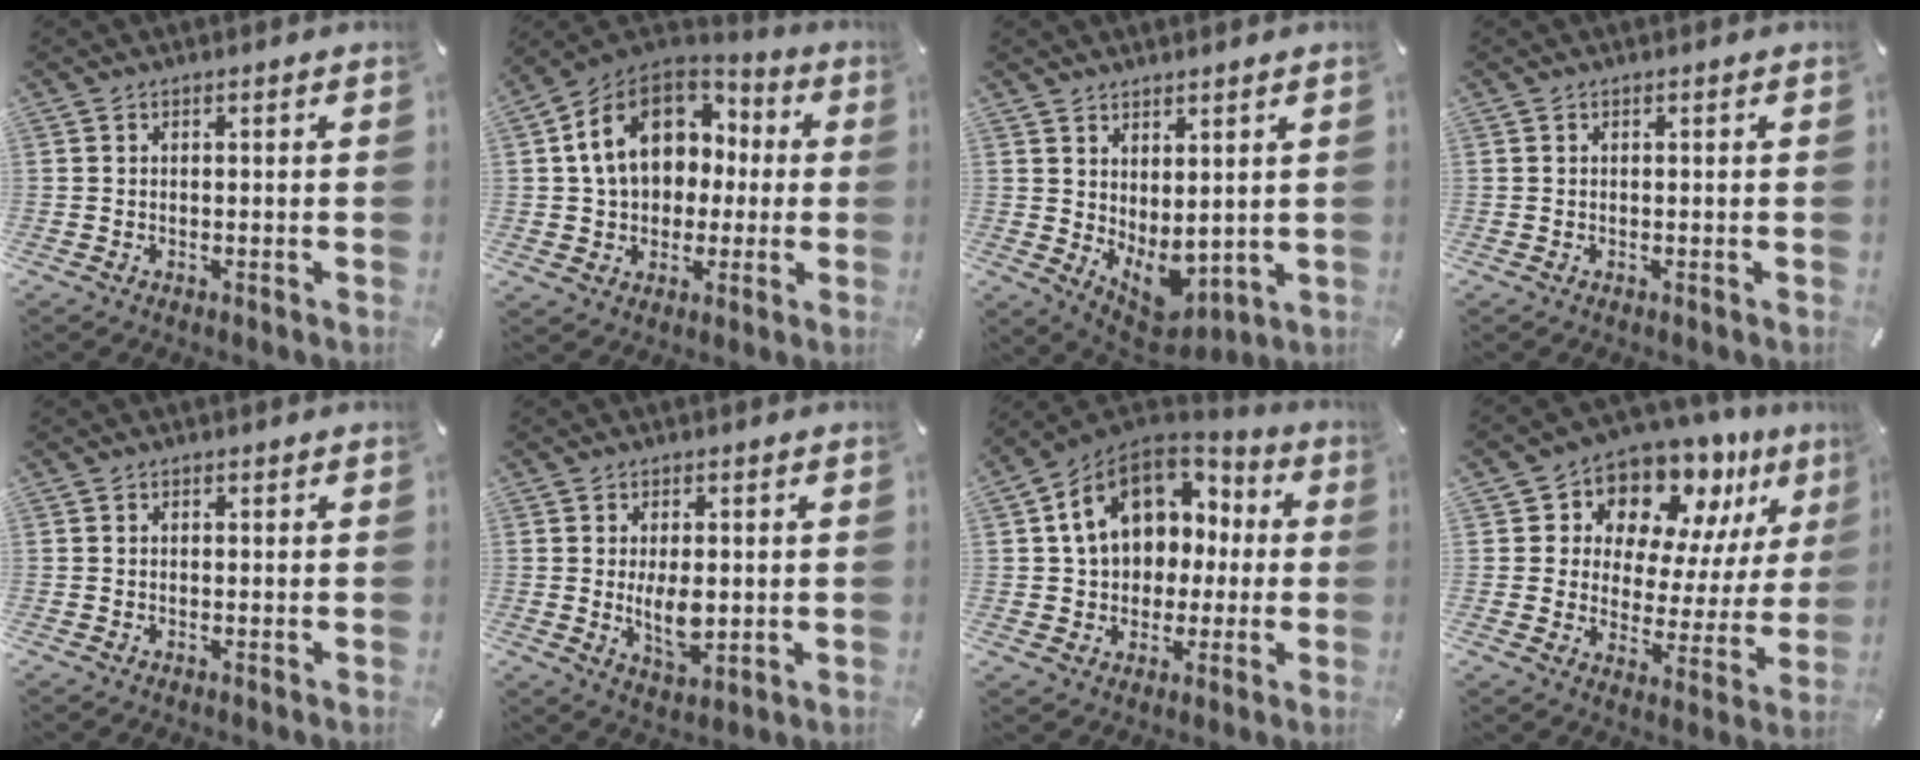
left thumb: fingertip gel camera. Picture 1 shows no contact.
{"total": 16.8, "force": [2.6, 13.7, 9.5], "torque": [-0.181, 0.014, 0.053]}
{"total": 5.4, "force": [0.6, 4.5, 2.9], "torque": [-0.046, -0.027, 0.018]}
{"total": 0.0}
{"total": 0.5, "force": [0.2, 0.5, 0.1], "torque": [-0.001, 0.003, 0.004]}
{"total": 7.1, "force": [0.0, 4.1, 5.8], "torque": [-0.100, -0.008, -0.004]}
{"total": 15.4, "force": [3.7, 12.4, 8.3], "torque": [-0.163, -0.005, 0.074]}
{"total": 12.4, "force": [10.0, 6.7, 2.9], "torque": [-0.048, -0.106, 0.175]}